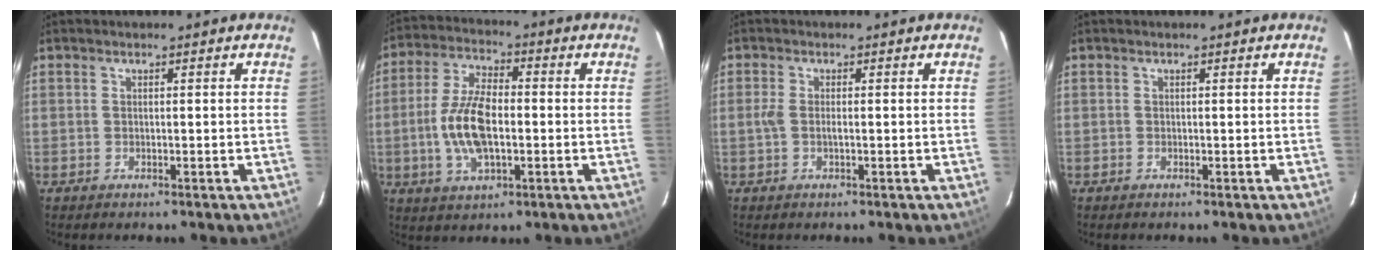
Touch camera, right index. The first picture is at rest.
{"total": 11.4, "force": [-1.7, 5.2, 10.0], "torque": [-0.206, 0.004, -0.032]}
{"total": 2.2, "force": [-0.3, 0.7, 2.1], "torque": [-0.045, -0.001, -0.007]}
{"total": 0.0}